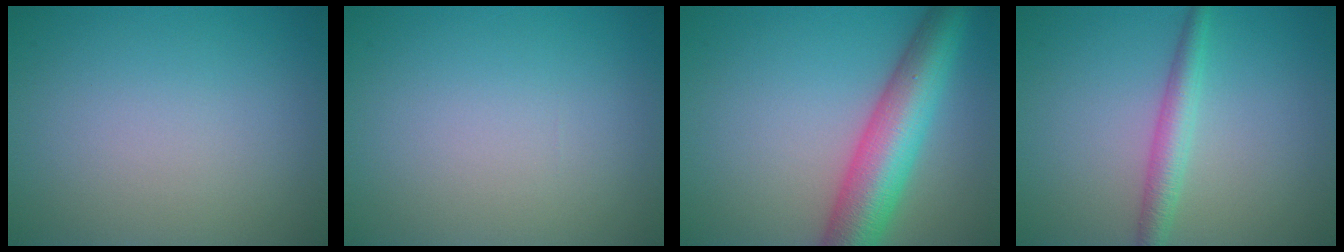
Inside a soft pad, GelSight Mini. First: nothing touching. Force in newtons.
{"total": 0.0}
{"total": 8.3, "press": 8.3, "slide": 0.3}
{"total": 2.7, "press": 2.7, "slide": 0.0}